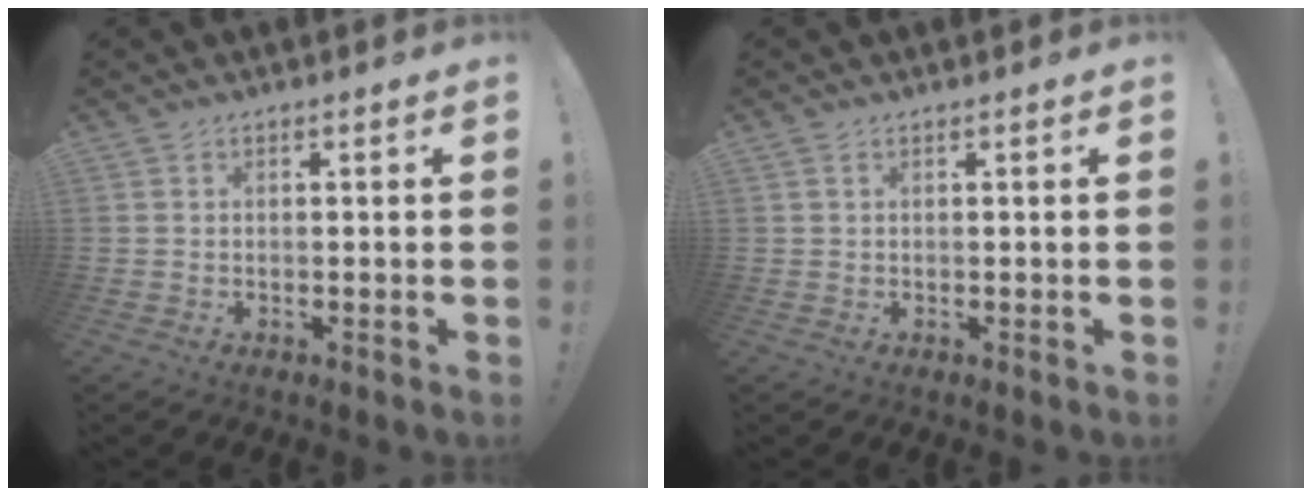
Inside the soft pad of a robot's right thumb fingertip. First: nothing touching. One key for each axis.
{"total": 0.8, "fx": 0.5, "fy": 0.4, "fz": 0.5, "tx": -0.017, "ty": 0.005, "tz": 0.012}